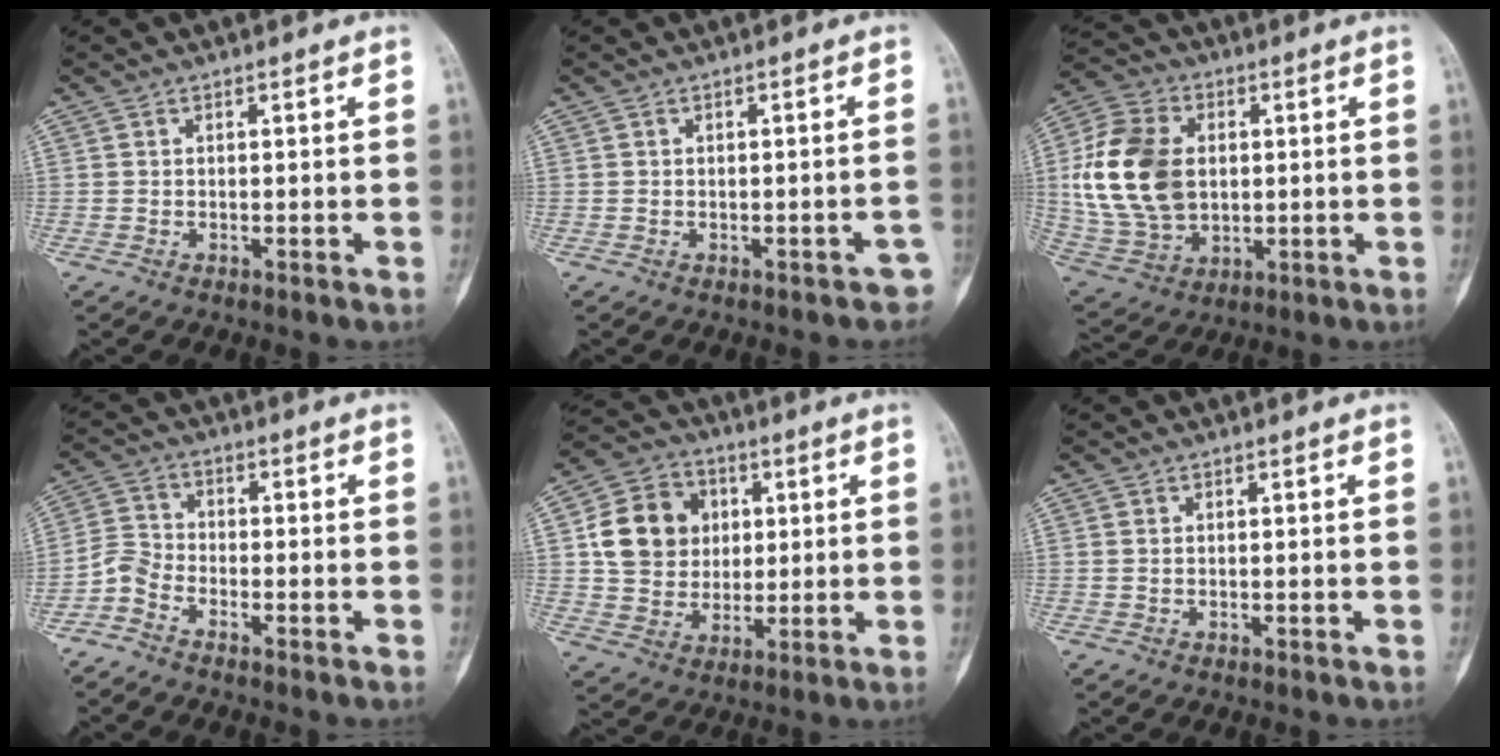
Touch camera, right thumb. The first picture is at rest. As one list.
[{"total": 2.4, "force": [-1.5, 1.3, 1.4], "torque": [-0.006, 0.018, -0.014]}, {"total": 18.6, "force": [1.8, 13.0, 13.2], "torque": [-0.246, 0.001, 0.041]}, {"total": 4.0, "force": [-3.0, 1.9, 1.7], "torque": [-0.035, 0.015, -0.073]}, {"total": 13.8, "force": [2.6, 11.9, 6.5], "torque": [-0.085, 0.006, 0.046]}, {"total": 0.6, "force": [0.1, 0.4, 0.4], "torque": [-0.009, 0.003, 0.003]}]